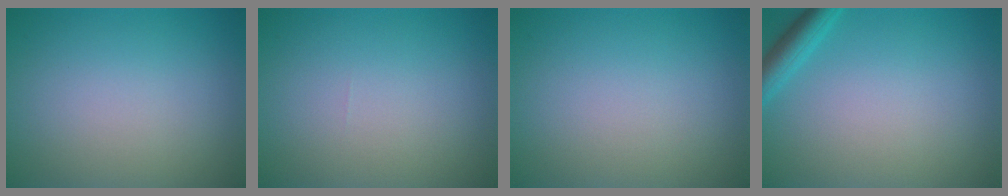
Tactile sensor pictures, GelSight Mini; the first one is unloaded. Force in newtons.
{"total": 0.0}
{"total": 0.0}
{"total": 2.4, "press": 2.4, "slide": 0.2}